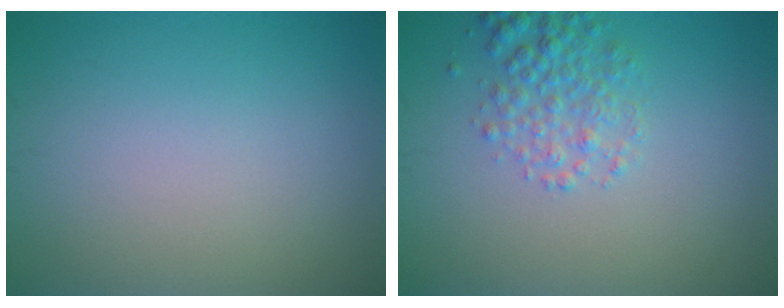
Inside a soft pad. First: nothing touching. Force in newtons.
{"total": 2.9, "press": 2.9, "slide": 0.2}